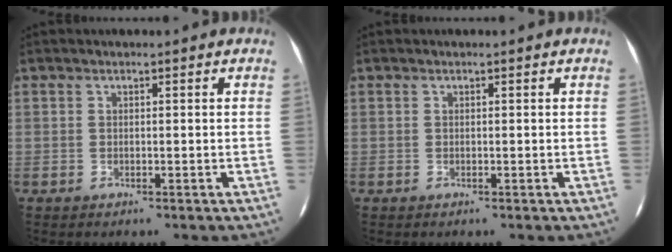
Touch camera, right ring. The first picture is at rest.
{"total": 0.0}